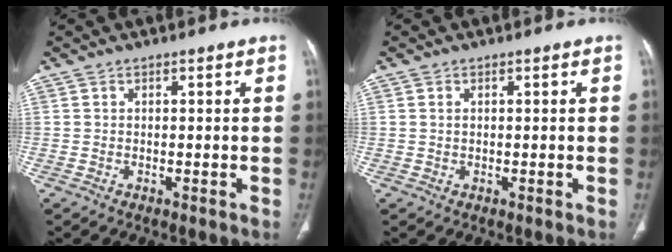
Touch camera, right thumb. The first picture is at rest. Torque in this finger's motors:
{"motor_torque": [0.08, -0.81, -0.31, -0.21, -0.03]}